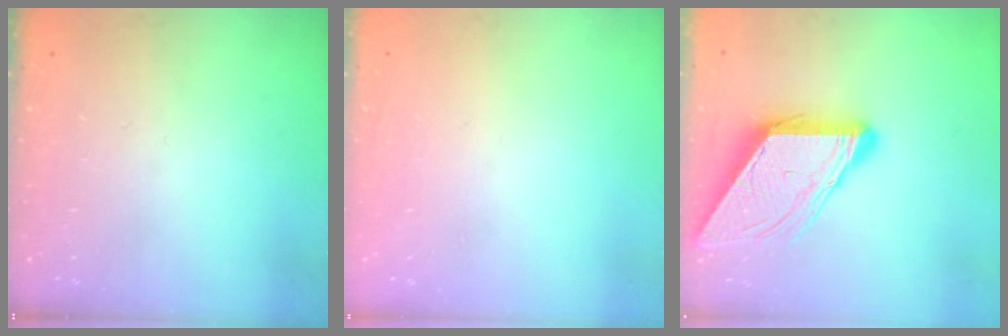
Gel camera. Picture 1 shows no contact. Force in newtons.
{"total": 1.6, "press": 1.6, "slide": 0.1}
{"total": 11.8, "press": 11.7, "slide": 1.2}